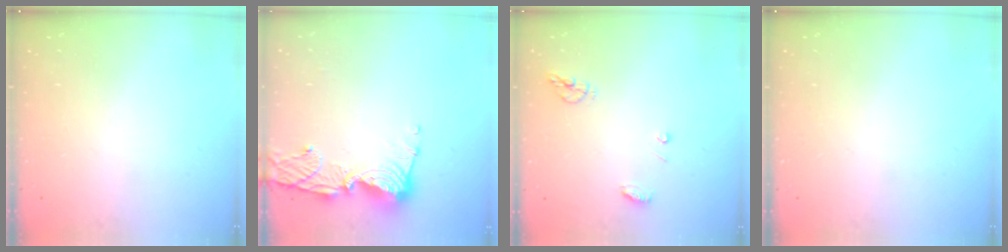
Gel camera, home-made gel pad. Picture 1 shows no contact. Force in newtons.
{"total": 12.9, "press": 12.8, "slide": 1.6}
{"total": 6.3, "press": 6.3, "slide": 0.7}
{"total": 0.0}